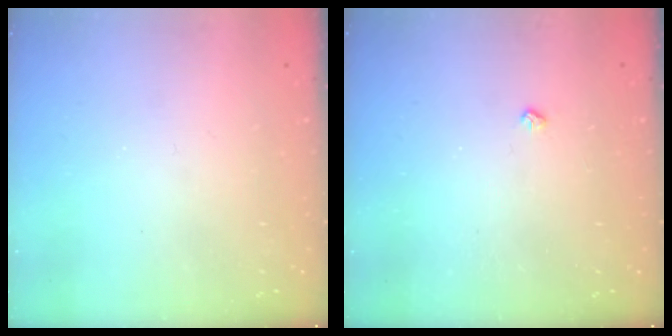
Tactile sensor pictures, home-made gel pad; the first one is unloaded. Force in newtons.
{"total": 2.6, "press": 2.5, "slide": 0.5}